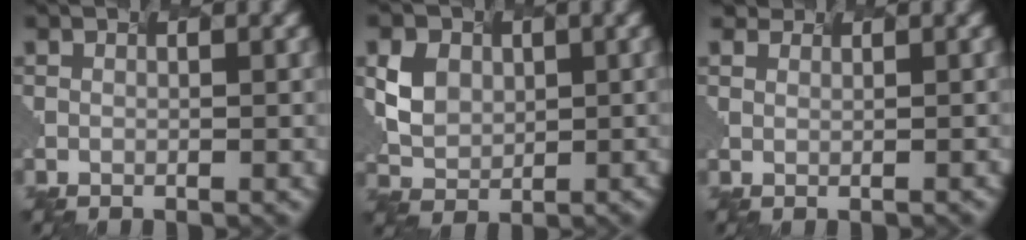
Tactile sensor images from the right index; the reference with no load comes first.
{"total": 4.0, "force": [0.5, 3.4, 2.1], "torque": [-0.035, 0.000, 0.016]}
{"total": 2.8, "force": [2.7, 1.0, 0.2], "torque": [-0.007, 0.005, 0.039]}